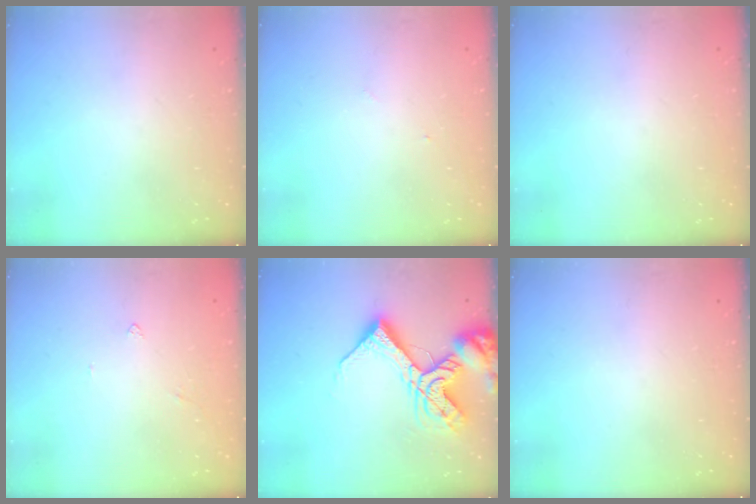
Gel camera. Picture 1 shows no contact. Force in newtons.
{"total": 2.8, "press": 2.8, "slide": 0.3}
{"total": 0.0}
{"total": 1.9, "press": 1.8, "slide": 0.4}
{"total": 17.0, "press": 16.9, "slide": 2.1}
{"total": 0.0}